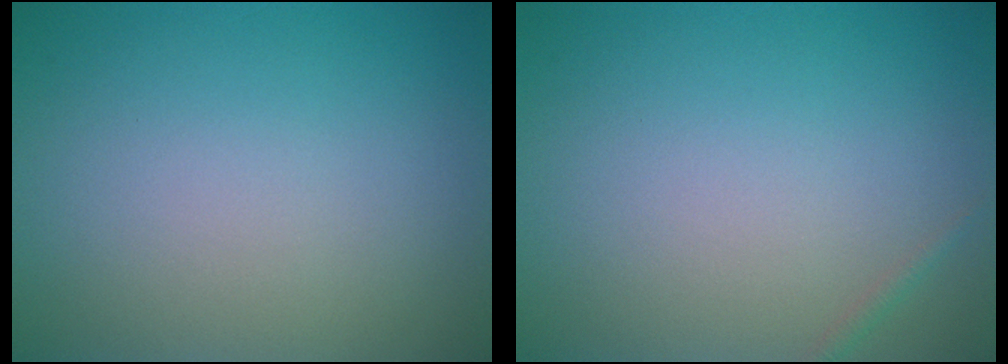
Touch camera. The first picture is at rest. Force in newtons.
{"total": 0.5, "press": 0.5, "slide": 0.0}